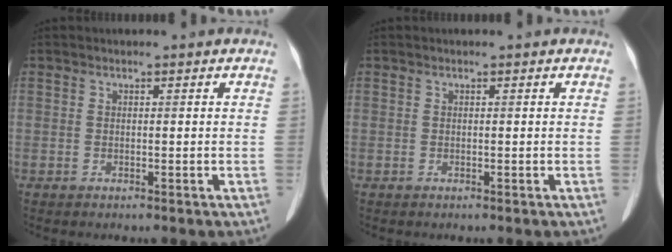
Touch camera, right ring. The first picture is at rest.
{"total": 0.0}